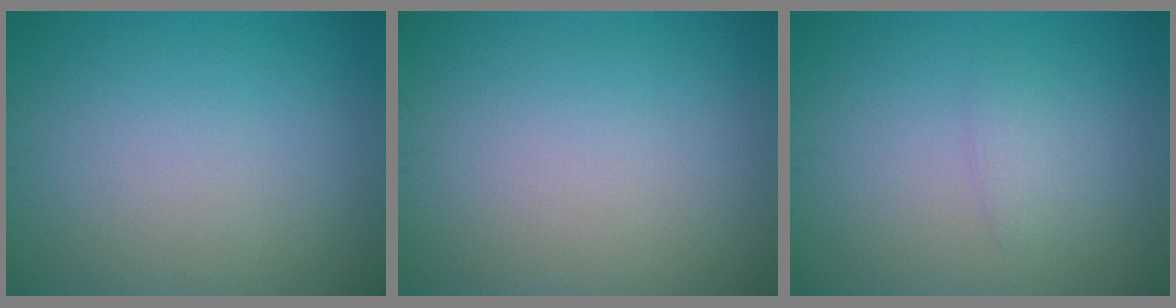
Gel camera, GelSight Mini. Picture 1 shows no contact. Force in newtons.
{"total": 0.0}
{"total": 1.2, "press": 1.2, "slide": 0.2}